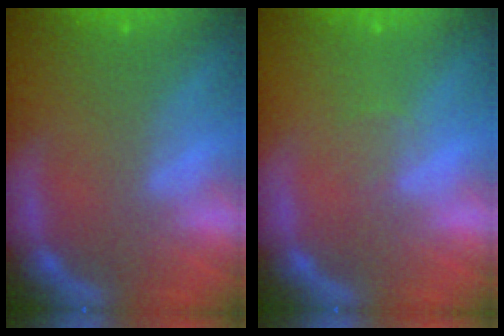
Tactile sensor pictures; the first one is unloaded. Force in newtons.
{"total": 1.0}